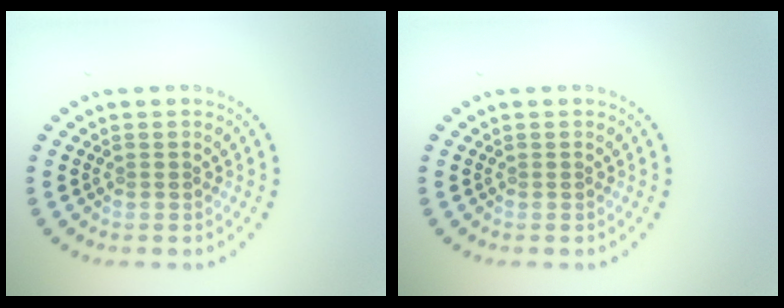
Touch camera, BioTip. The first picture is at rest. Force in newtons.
{"total": 0.0}